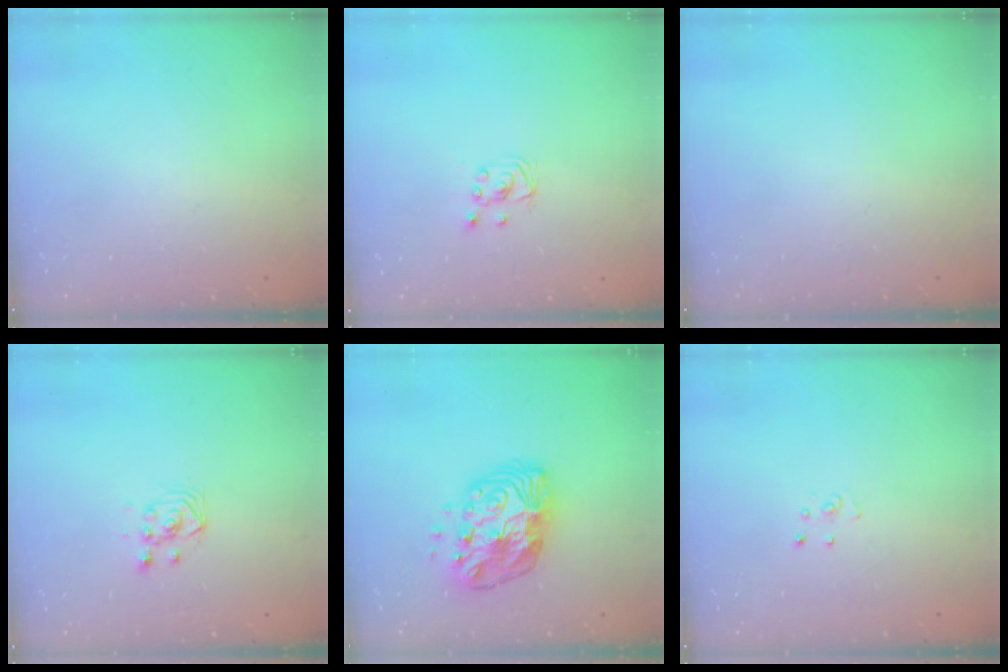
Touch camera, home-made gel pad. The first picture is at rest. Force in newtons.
{"total": 2.0, "press": 2.0, "slide": 0.2}
{"total": 0.0}
{"total": 3.2, "press": 2.9, "slide": 1.4}
{"total": 14.1, "press": 14.1, "slide": 1.2}
{"total": 2.5, "press": 2.5, "slide": 0.3}